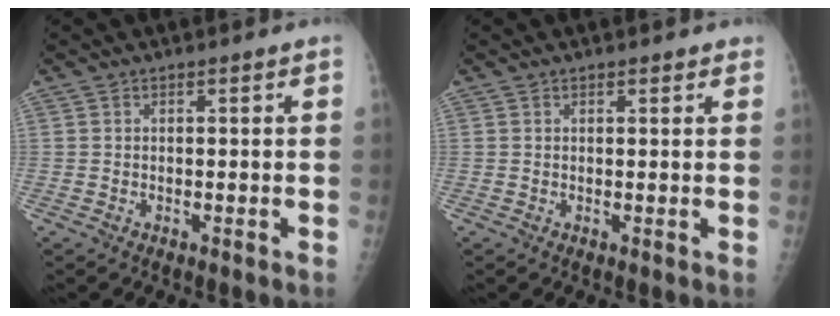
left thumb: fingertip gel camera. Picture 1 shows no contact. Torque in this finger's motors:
{"motor_torque": [0.16, 0.20, -0.50, -0.01, 0.03]}